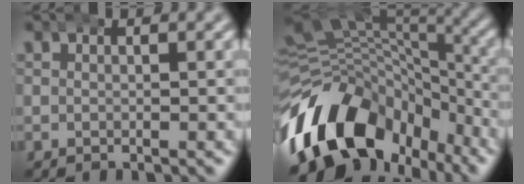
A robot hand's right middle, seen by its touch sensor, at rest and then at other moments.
{"total": 15.2, "force": [-4.6, 10.8, 9.6], "torque": [-0.188, -0.028, -0.065]}